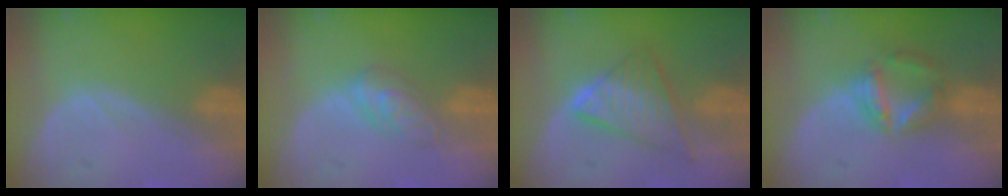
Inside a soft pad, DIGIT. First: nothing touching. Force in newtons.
{"total": 4.7, "press": 4.5, "slide": 1.3}
{"total": 6.5, "press": 6.5, "slide": 0.2}
{"total": 5.7, "press": 5.4, "slide": 1.9}